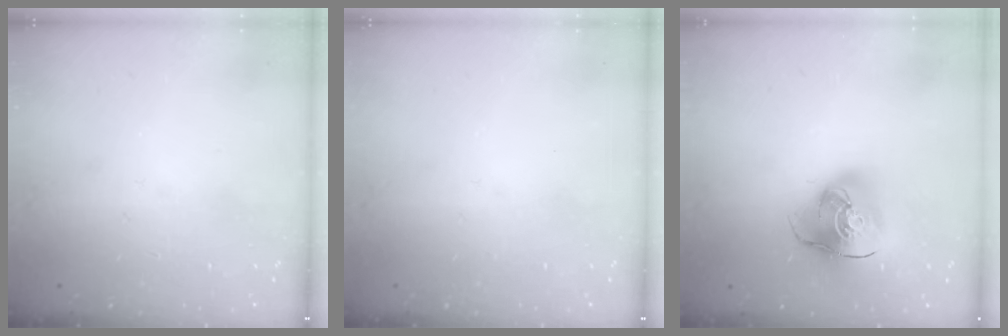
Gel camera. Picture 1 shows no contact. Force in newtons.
{"total": 0.0}
{"total": 13.8, "press": 13.6, "slide": 2.0}